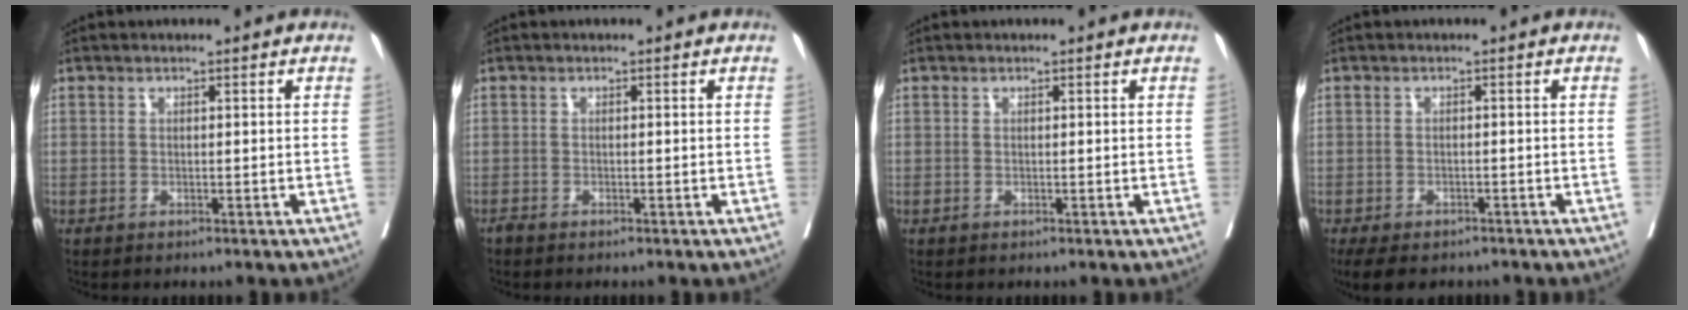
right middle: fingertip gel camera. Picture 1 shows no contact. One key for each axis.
{"total": 0.7, "fx": -0.6, "fy": -0.2, "fz": 0.2, "tx": -0.008, "ty": -0.002, "tz": -0.016}
{"total": 0.0}
{"total": 8.5, "fx": -6.7, "fy": 3.6, "fz": 3.8, "tx": -0.059, "ty": -0.009, "tz": -0.092}